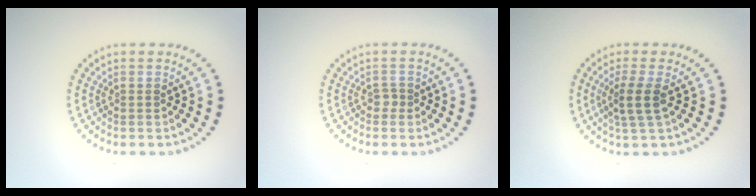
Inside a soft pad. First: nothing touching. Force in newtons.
{"total": 0.8, "press": 0.6, "slide": 0.5}
{"total": 2.5, "press": 2.0, "slide": 1.4}